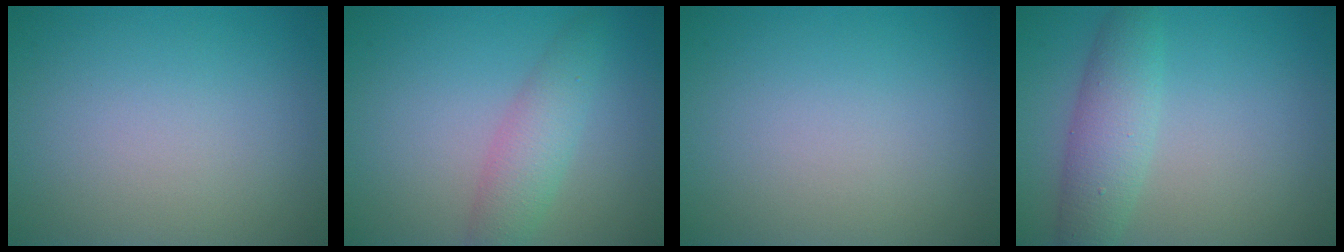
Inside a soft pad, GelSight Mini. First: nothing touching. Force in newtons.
{"total": 3.2, "press": 3.2, "slide": 0.0}
{"total": 0.0}
{"total": 3.9, "press": 3.9, "slide": 0.1}